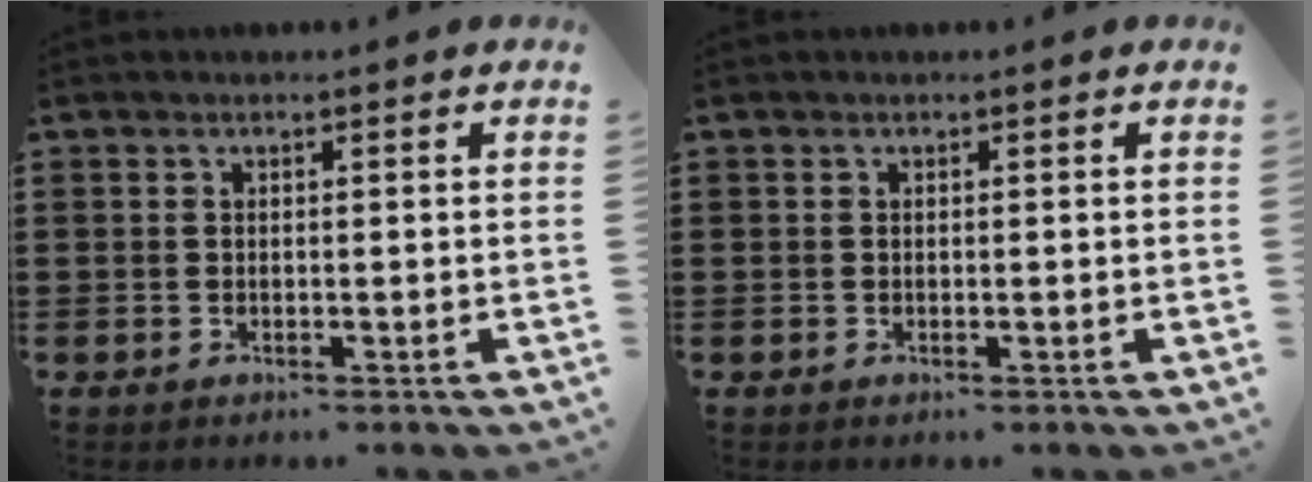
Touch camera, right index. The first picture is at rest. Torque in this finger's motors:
{"motor_torque": [0.04, -0.03, 0.01, 0.00]}